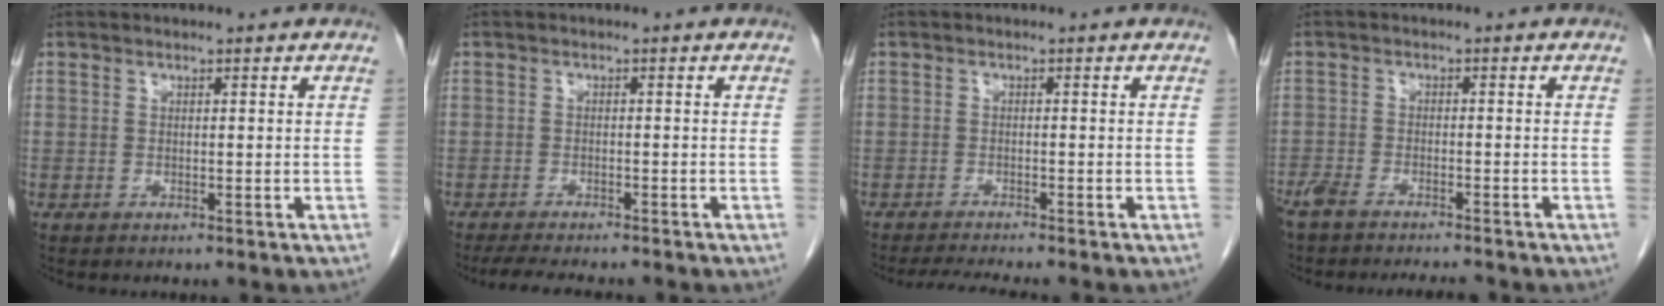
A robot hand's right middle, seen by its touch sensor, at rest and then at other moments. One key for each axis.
{"total": 7.5, "fx": -6.5, "fy": 1.3, "fz": 3.5, "tx": -0.050, "ty": -0.012, "tz": -0.097}
{"total": 4.5, "fx": -4.1, "fy": -0.4, "fz": 1.9, "tx": -0.030, "ty": -0.014, "tz": -0.066}
{"total": 9.2, "fx": -8.0, "fy": 1.7, "fz": 4.1, "tx": -0.068, "ty": -0.005, "tz": -0.125}